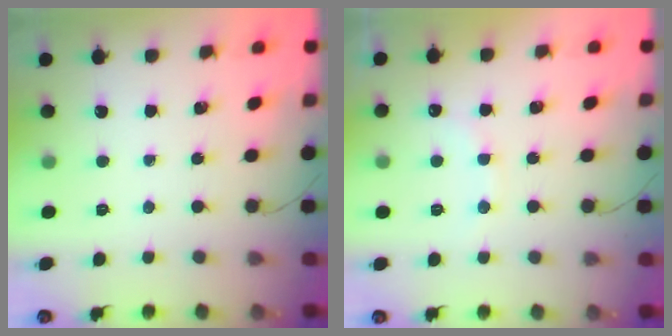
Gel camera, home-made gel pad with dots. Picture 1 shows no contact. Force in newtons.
{"total": 8.1, "press": 8.0, "slide": 1.2}